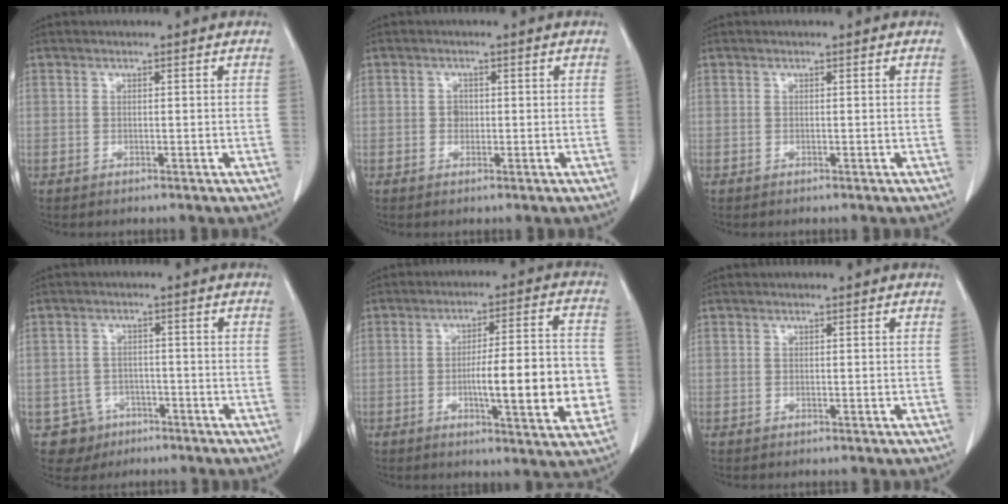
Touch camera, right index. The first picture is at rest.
{"total": 1.4, "force": [-0.1, 1.2, 0.7], "torque": [-0.010, 0.003, -0.001]}
{"total": 0.0}
{"total": 5.0, "force": [-2.4, 4.4, -0.1], "torque": [0.005, 0.013, -0.032]}
{"total": 13.9, "force": [-2.6, 1.9, 13.5], "torque": [-0.195, 0.007, -0.037]}
{"total": 0.0}